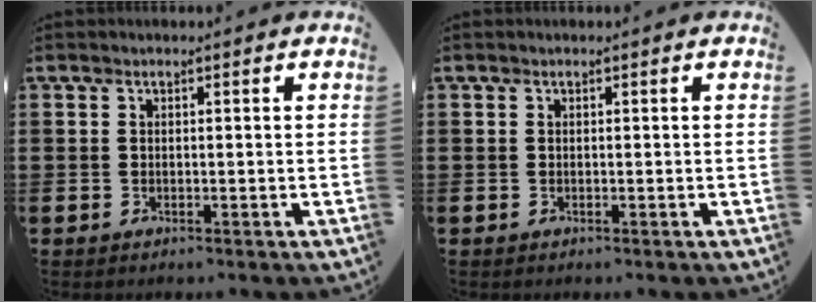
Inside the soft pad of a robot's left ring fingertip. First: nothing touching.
{"total": 0.0}